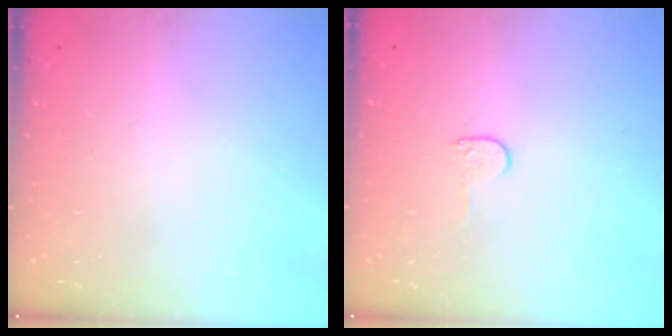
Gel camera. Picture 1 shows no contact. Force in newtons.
{"total": 3.8, "press": 3.8, "slide": 0.4}